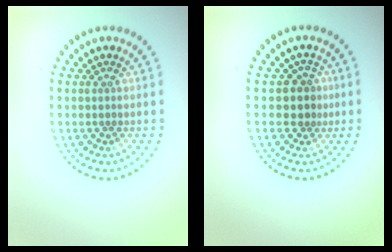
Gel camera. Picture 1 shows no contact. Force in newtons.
{"total": 1.8, "press": 1.4, "slide": 1.1}